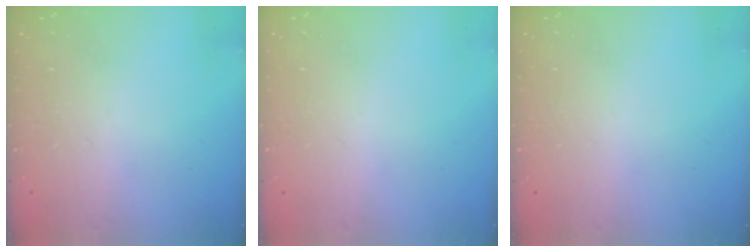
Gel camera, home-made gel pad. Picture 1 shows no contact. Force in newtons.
{"total": 0.0}
{"total": 0.0}